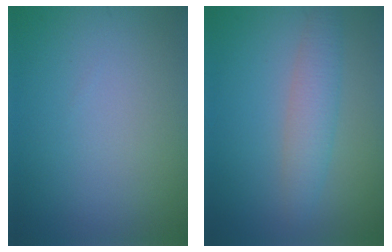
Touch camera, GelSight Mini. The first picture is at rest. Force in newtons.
{"total": 3.0, "press": 3.0, "slide": 0.1}